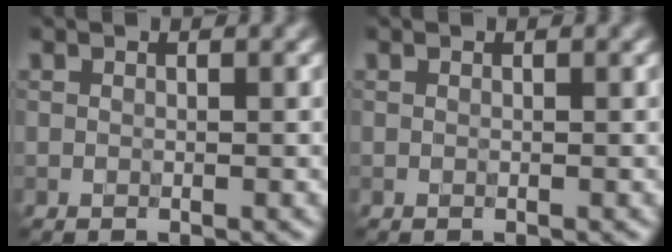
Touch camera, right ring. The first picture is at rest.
{"total": 0.0}